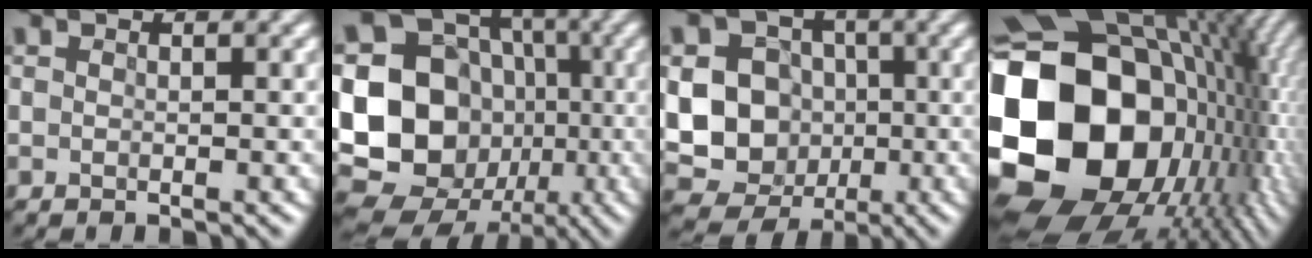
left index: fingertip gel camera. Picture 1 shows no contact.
{"total": 20.1, "force": [-2.0, 18.2, 8.3], "torque": [-0.190, 0.015, -0.062]}
{"total": 11.6, "force": [-1.0, 10.8, 4.3], "torque": [-0.098, -0.003, -0.024]}
{"total": 22.3, "force": [-1.1, 17.0, 14.4], "torque": [-0.344, -0.027, 0.016]}